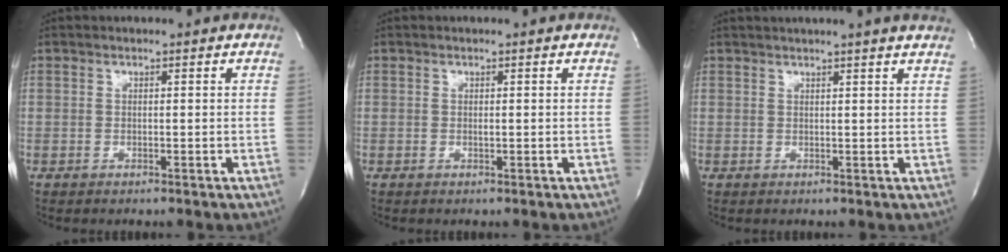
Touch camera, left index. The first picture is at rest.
{"total": 0.0}
{"total": 7.0, "force": [6.2, -1.0, 3.2], "torque": [-0.040, 0.015, 0.058]}